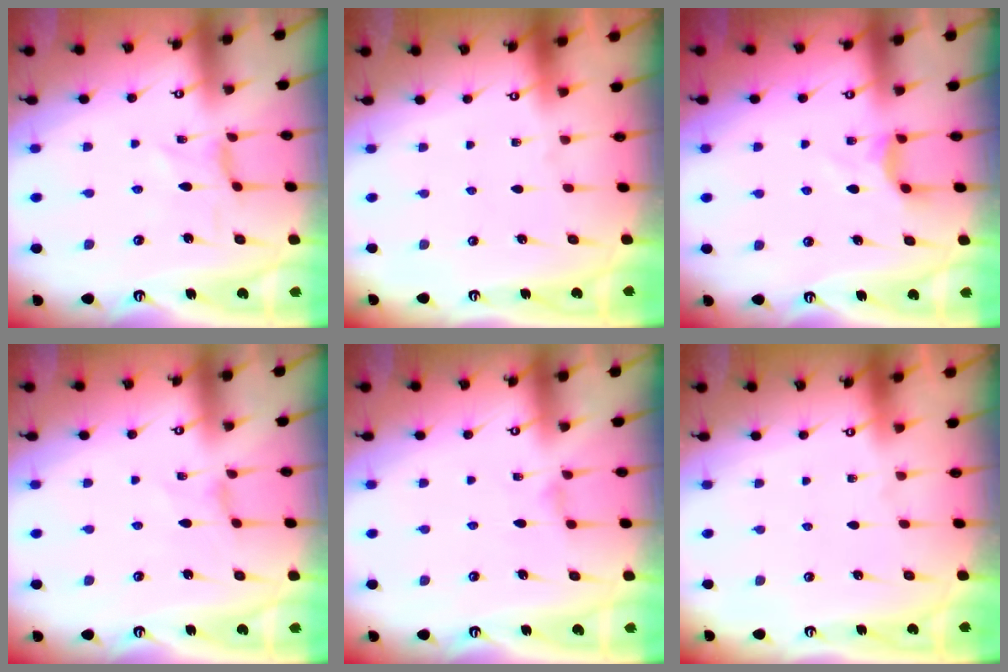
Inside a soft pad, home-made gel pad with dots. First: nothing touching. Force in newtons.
{"total": 0.0}
{"total": 3.8, "press": 3.8, "slide": 0.5}
{"total": 0.0}
{"total": 0.0}
{"total": 0.0}